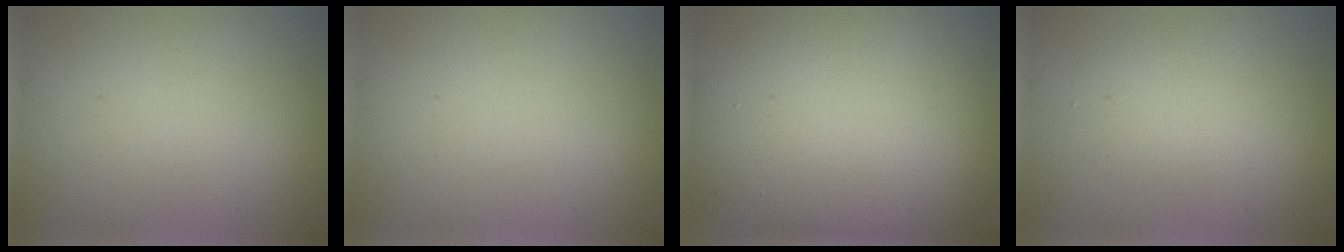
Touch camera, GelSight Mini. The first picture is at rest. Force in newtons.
{"total": 0.0}
{"total": 18.0, "press": 17.9, "slide": 1.2}
{"total": 2.5, "press": 2.5, "slide": 0.2}